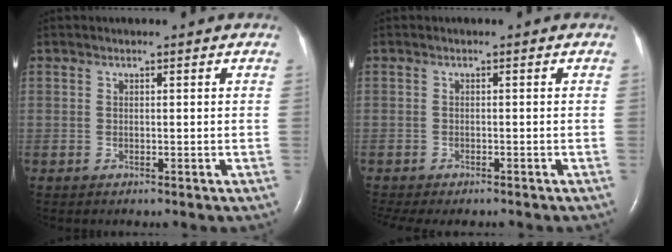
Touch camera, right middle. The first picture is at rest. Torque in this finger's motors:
{"motor_torque": [0.91, -1.22, 0.12, 0.05]}